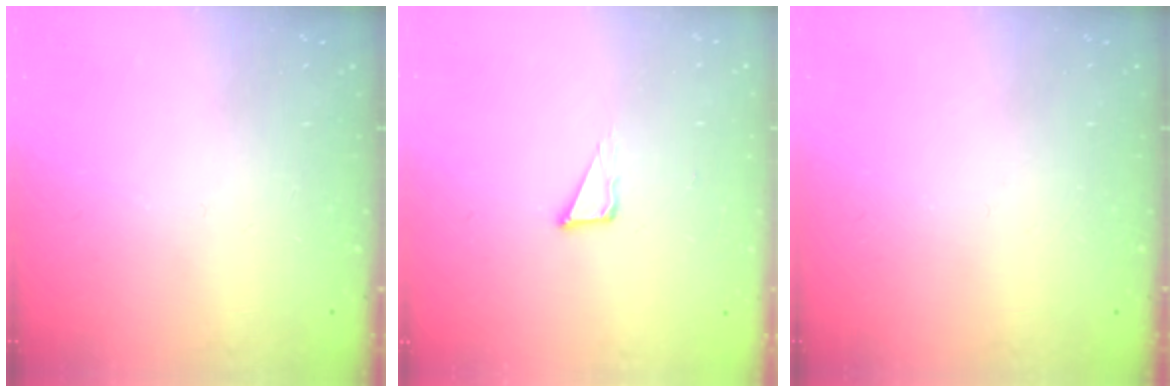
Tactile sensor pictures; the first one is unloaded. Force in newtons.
{"total": 3.8, "press": 3.7, "slide": 0.8}
{"total": 0.0}